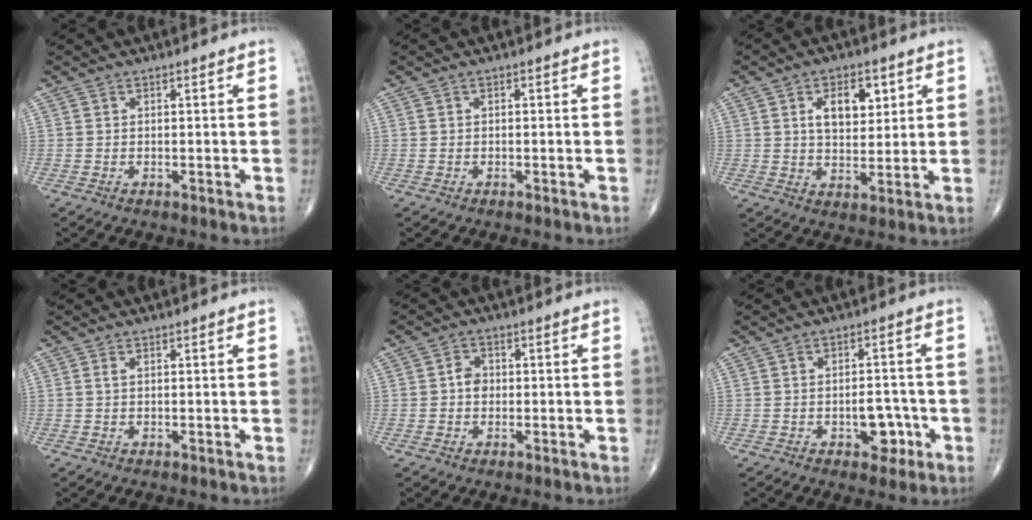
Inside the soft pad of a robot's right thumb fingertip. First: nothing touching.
{"total": 0.0}
{"total": 8.5, "force": [3.0, 5.0, 6.3], "torque": [-0.070, -0.015, 0.050]}
{"total": 0.6, "force": [0.1, 0.2, 0.5], "torque": [-0.015, 0.005, 0.003]}
{"total": 2.6, "force": [-0.2, 2.1, 1.5], "torque": [-0.010, 0.008, -0.010]}
{"total": 5.8, "force": [-2.2, 3.4, 4.1], "torque": [-0.032, 0.018, -0.026]}